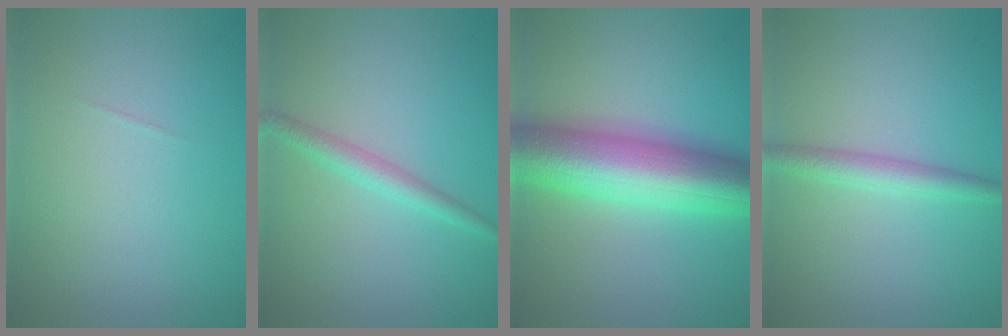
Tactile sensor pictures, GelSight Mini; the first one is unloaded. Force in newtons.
{"total": 2.1, "press": 2.1, "slide": 0.0}
{"total": 11.4, "press": 11.4, "slide": 0.2}
{"total": 2.3, "press": 2.3, "slide": 0.0}